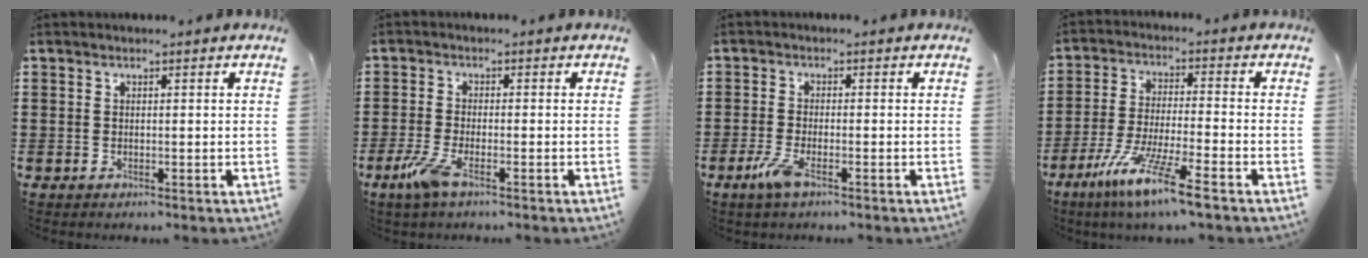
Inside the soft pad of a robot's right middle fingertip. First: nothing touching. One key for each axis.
{"total": 4.3, "fx": -2.1, "fy": 1.0, "fz": 3.6, "tx": -0.093, "ty": -0.016, "tz": -0.045}
{"total": 3.5, "fx": -1.6, "fy": 0.9, "fz": 2.9, "tx": -0.068, "ty": -0.008, "tz": -0.035}
{"total": 9.5, "fx": -6.8, "fy": 0.1, "fz": 6.6, "tx": -0.137, "ty": -0.013, "tz": -0.133}